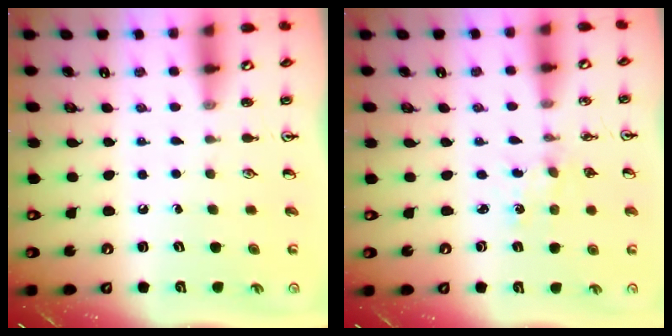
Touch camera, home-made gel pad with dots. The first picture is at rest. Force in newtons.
{"total": 0.0}